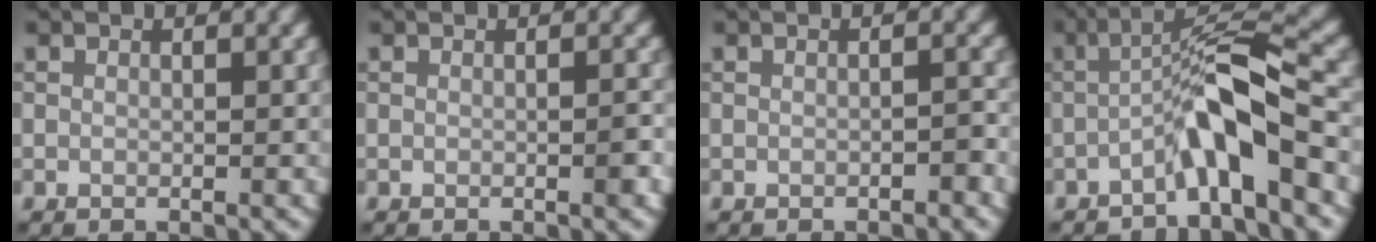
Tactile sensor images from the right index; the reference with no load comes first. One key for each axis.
{"total": 0.9, "fx": -0.4, "fy": 0.1, "fz": 0.9, "tx": -0.012, "ty": 0.003, "tz": -0.005}
{"total": 1.0, "fx": -0.7, "fy": 0.2, "fz": 0.7, "tx": -0.010, "ty": 0.005, "tz": -0.009}
{"total": 5.6, "fx": -2.3, "fy": 0.8, "fz": 5.1, "tx": -0.090, "ty": 0.027, "tz": -0.047}